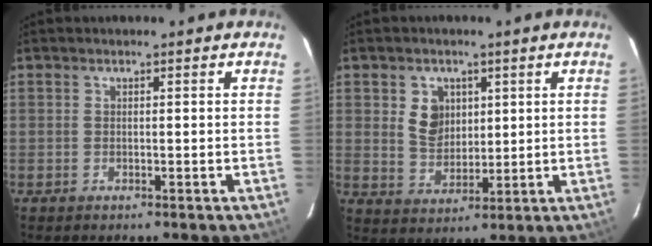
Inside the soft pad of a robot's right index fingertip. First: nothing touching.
{"total": 6.2, "force": [2.0, 5.0, 3.2], "torque": [-0.055, 0.005, 0.046]}